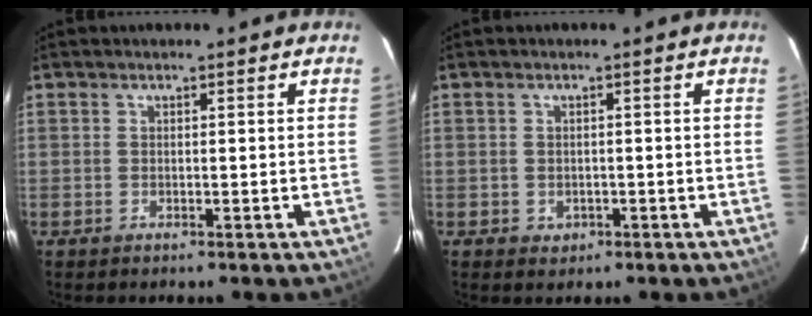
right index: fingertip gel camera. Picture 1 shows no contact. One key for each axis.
{"total": 2.0, "fx": -0.5, "fy": 1.9, "fz": 0.5, "tx": -0.007, "ty": 0.001, "tz": -0.001}